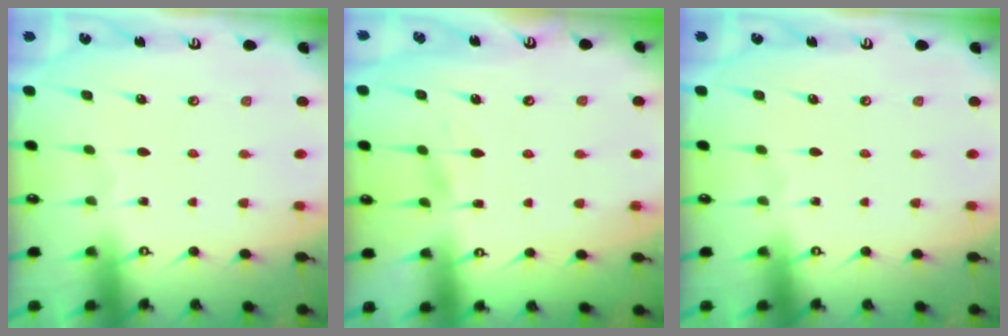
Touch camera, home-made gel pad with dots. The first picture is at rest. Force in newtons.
{"total": 5.2, "press": 5.2, "slide": 0.5}
{"total": 0.0}